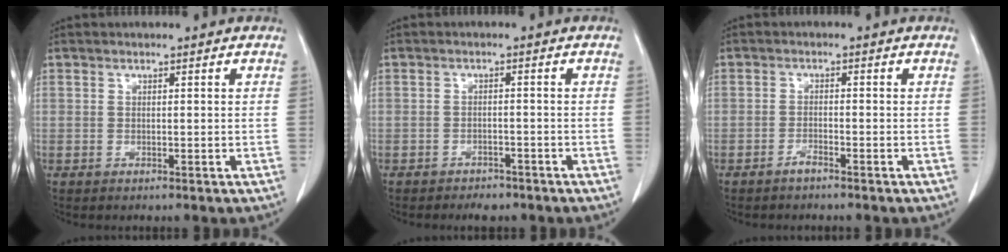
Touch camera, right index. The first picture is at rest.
{"total": 3.0, "force": [-2.5, 1.5, 1.0], "torque": [-0.015, 0.001, -0.029]}
{"total": 1.3, "force": [-1.1, 0.1, 0.6], "torque": [-0.011, 0.002, -0.019]}